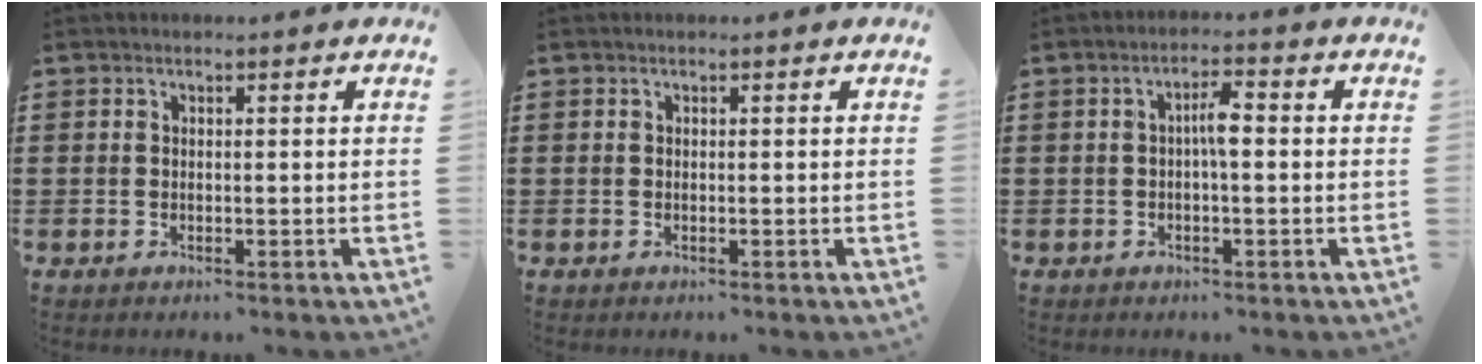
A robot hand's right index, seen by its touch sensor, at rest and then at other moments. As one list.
[{"total": 0.0}, {"total": 3.4, "force": [-0.1, 0.8, 3.3], "torque": [-0.063, 0.005, -0.005]}]